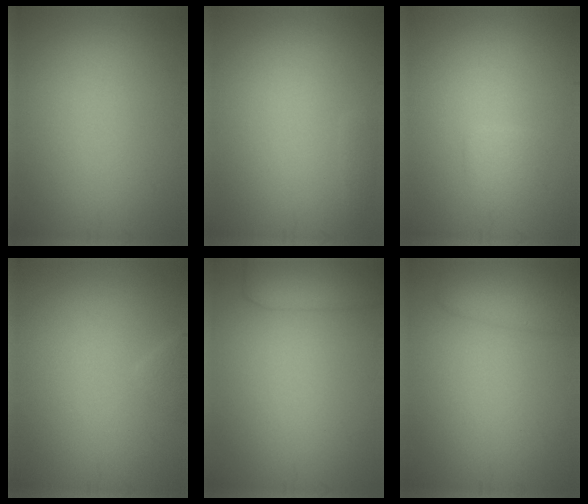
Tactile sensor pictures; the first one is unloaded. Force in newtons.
{"total": 0.7, "press": 0.7, "slide": 0.0}
{"total": 1.4, "press": 1.3, "slide": 0.3}
{"total": 1.0, "press": 1.0, "slide": 0.1}
{"total": 4.2, "press": 4.2, "slide": 0.3}
{"total": 2.9, "press": 2.9, "slide": 0.3}